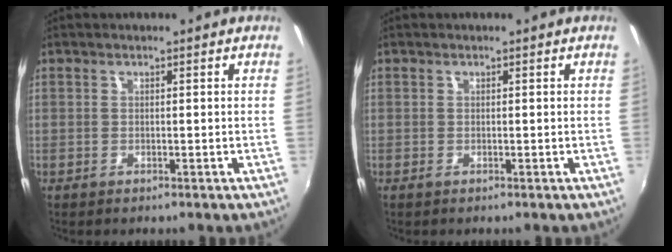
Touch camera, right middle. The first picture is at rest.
{"total": 0.0}